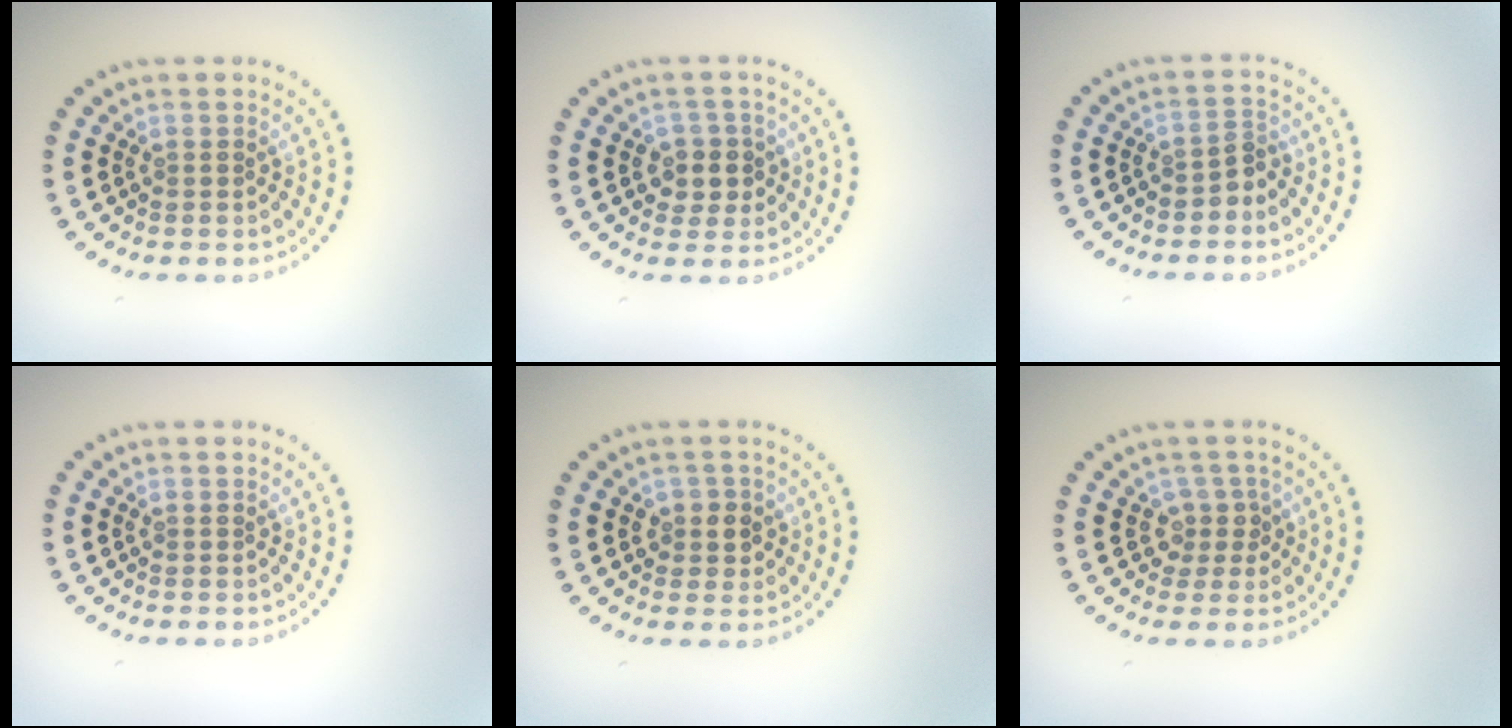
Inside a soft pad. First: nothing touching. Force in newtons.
{"total": 2.2, "press": 2.0, "slide": 1.0}
{"total": 1.4, "press": 1.1, "slide": 0.8}
{"total": 0.0}
{"total": 1.9, "press": 1.6, "slide": 1.0}
{"total": 2.0, "press": 1.5, "slide": 1.3}